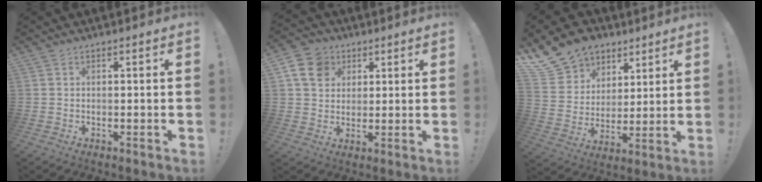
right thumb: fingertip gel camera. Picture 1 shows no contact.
{"total": 11.2, "force": [4.4, 9.2, 4.5], "torque": [-0.070, -0.013, 0.091]}
{"total": 13.8, "force": [9.4, 9.6, 3.4], "torque": [-0.066, -0.063, 0.189]}